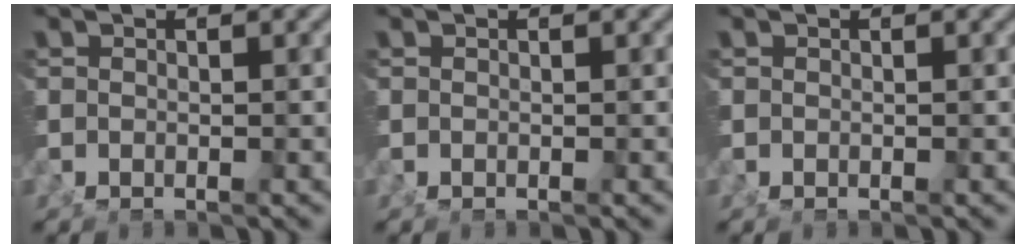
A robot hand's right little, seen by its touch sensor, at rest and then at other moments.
{"total": 0.0}
{"total": 0.0}